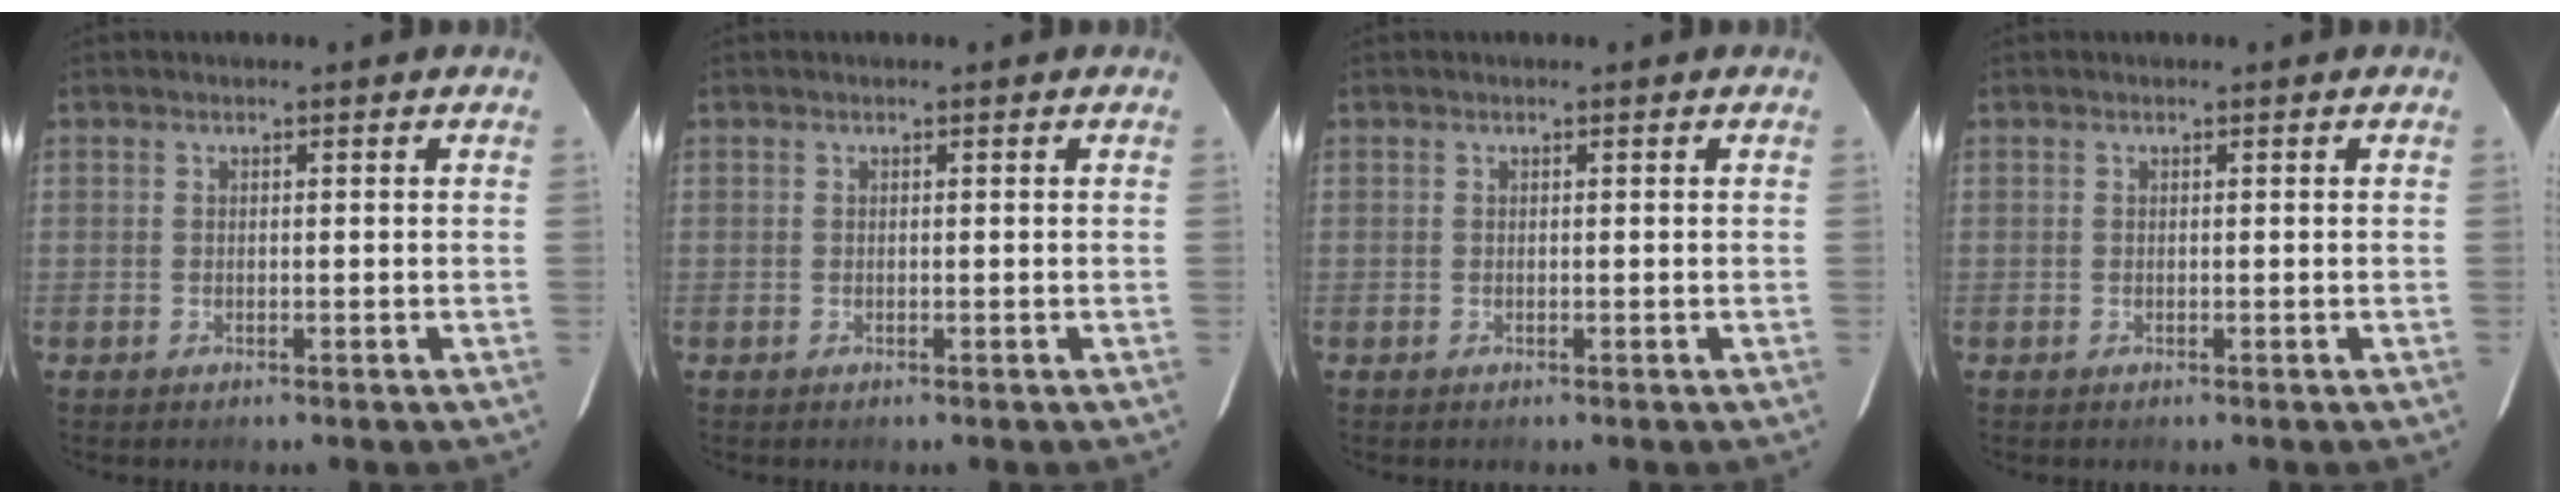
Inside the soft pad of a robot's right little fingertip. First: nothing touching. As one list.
[{"total": 0.0}, {"total": 0.0}, {"total": 0.0}]